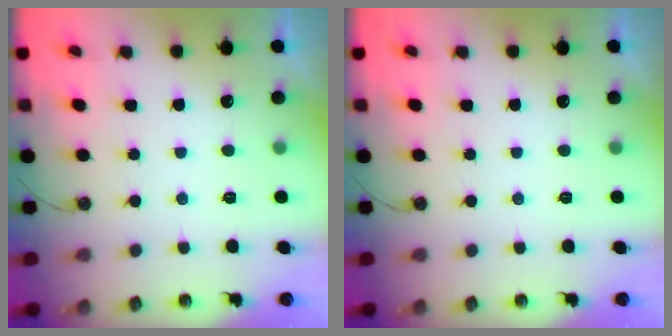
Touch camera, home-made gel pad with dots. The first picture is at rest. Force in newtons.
{"total": 0.0}